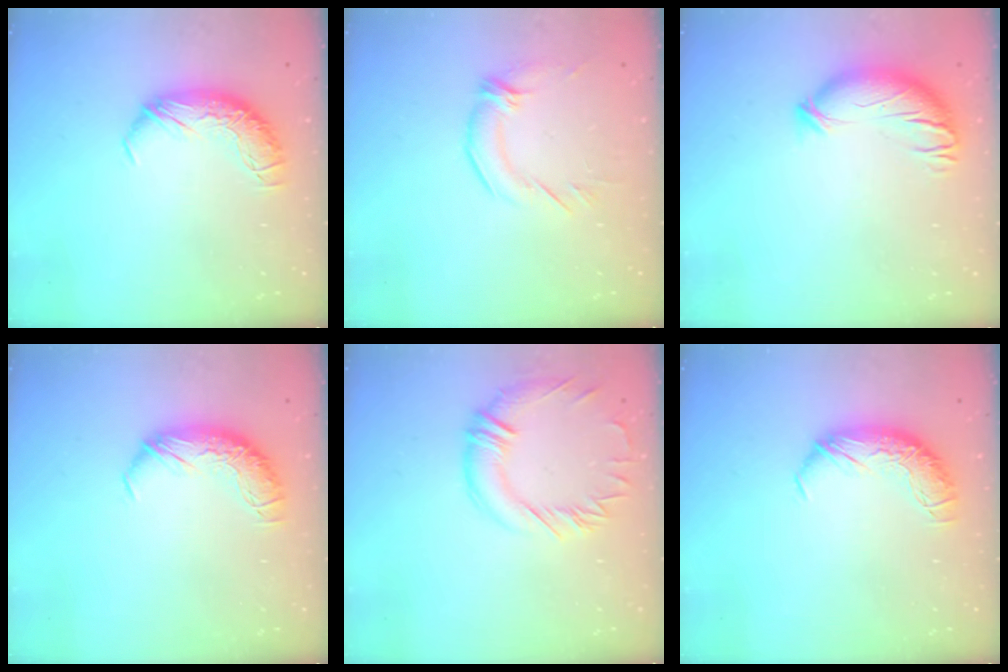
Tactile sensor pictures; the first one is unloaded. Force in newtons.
{"total": 2.3, "press": 0.8, "slide": 2.1}
{"total": 3.8, "press": 3.1, "slide": 2.2}
{"total": 0.0}
{"total": 2.3, "press": 2.0, "slide": 1.2}
{"total": 0.0}